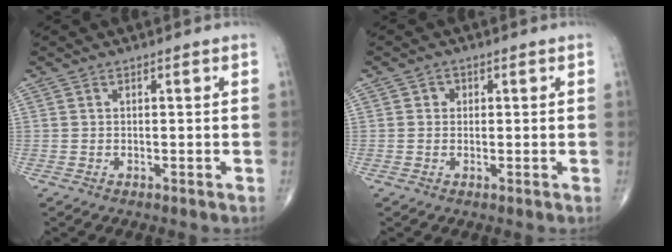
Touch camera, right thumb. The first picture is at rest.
{"total": 1.4, "force": [0.2, 1.3, 0.4], "torque": [0.001, 0.003, -0.001]}